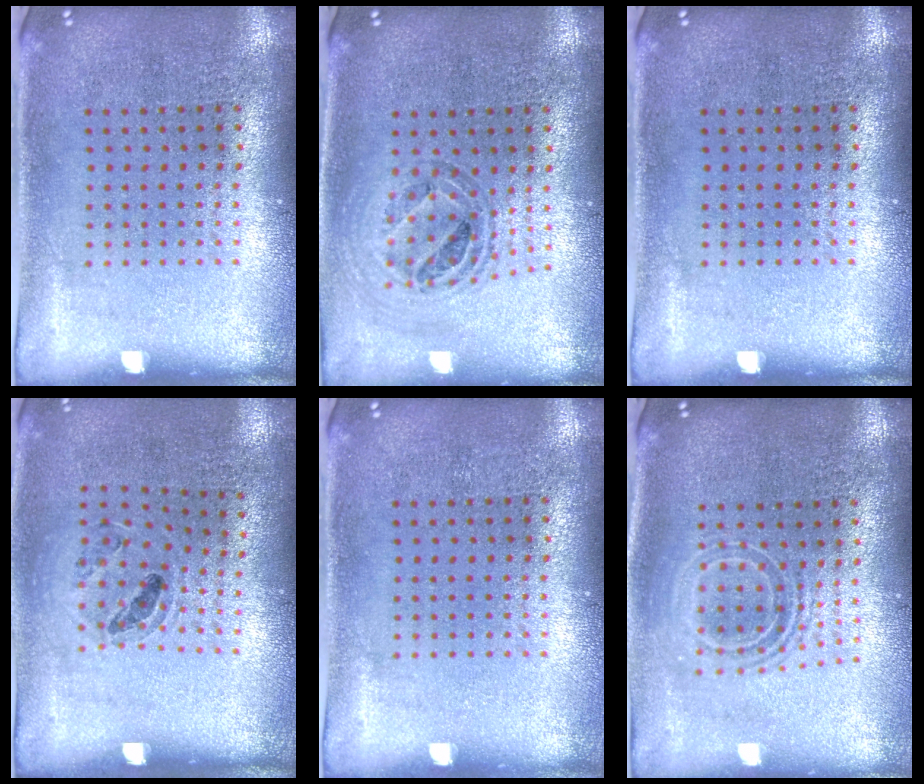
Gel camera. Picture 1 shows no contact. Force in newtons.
{"total": 0.9, "press": 0.9, "slide": 0.1}
{"total": 0.0}
{"total": 0.9, "press": 0.9, "slide": 0.3}
{"total": 0.0}
{"total": 1.7, "press": 1.3, "slide": 1.1}